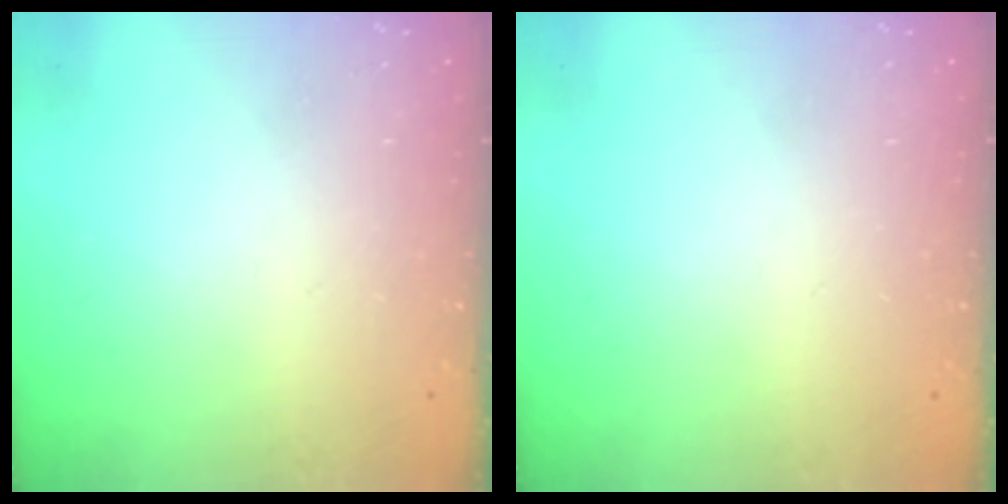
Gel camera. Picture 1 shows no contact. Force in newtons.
{"total": 0.0}